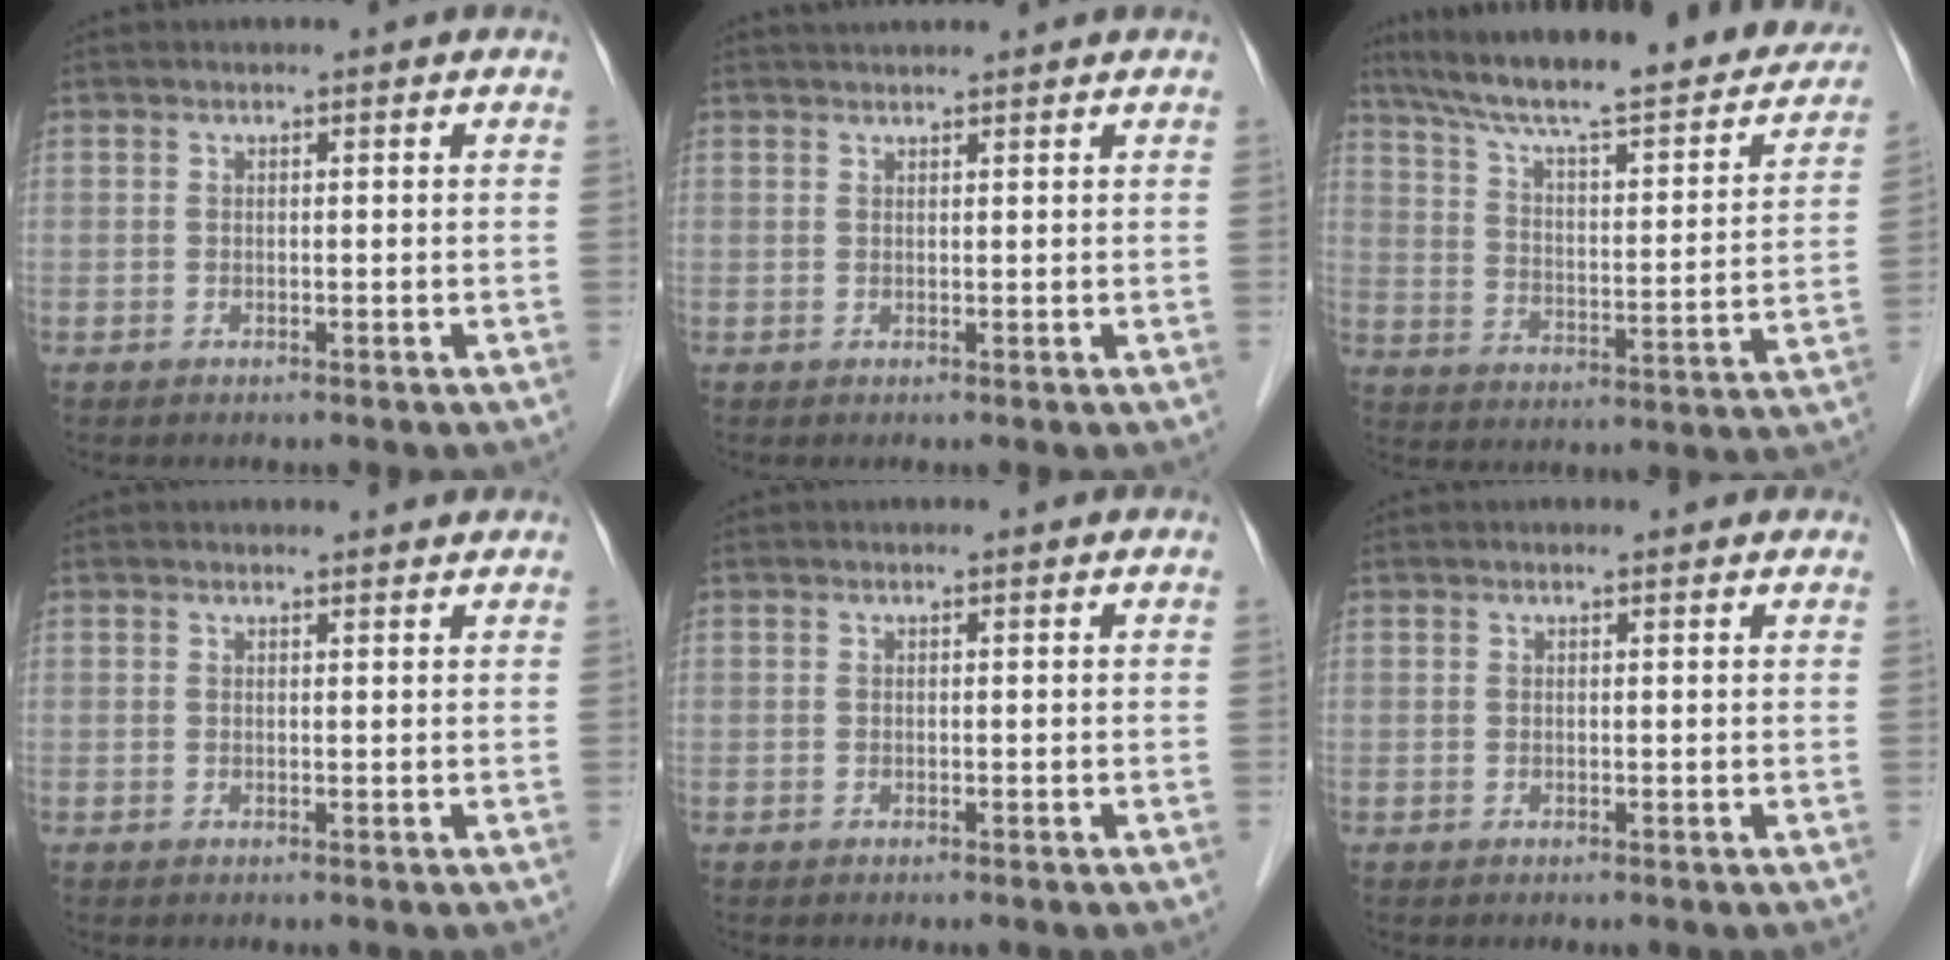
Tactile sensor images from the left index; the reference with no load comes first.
{"total": 3.2, "force": [3.0, 0.1, 1.1], "torque": [-0.014, 0.027, 0.043]}
{"total": 28.1, "force": [23.2, 5.0, 15.1], "torque": [-0.236, -0.015, 0.310]}
{"total": 2.2, "force": [2.2, 0.2, 0.3], "torque": [-0.010, 0.000, 0.022]}
{"total": 0.0}
{"total": 2.1, "force": [1.9, 0.5, 0.8], "torque": [-0.013, 0.008, 0.014]}